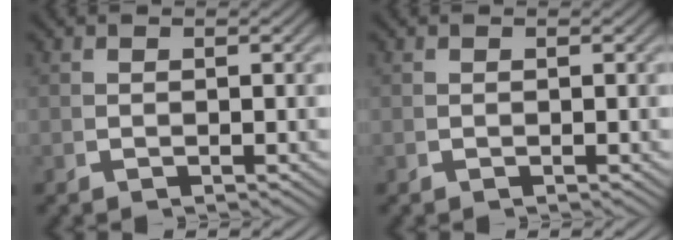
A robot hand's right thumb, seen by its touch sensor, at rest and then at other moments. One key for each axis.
{"total": 0.0}